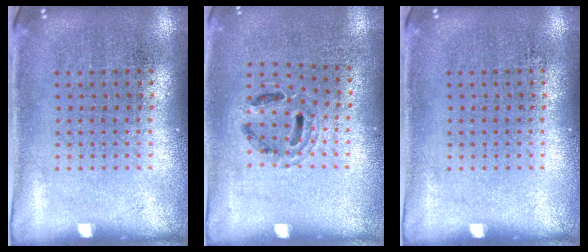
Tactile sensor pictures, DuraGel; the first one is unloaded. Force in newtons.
{"total": 0.9, "press": 0.9, "slide": 0.1}
{"total": 0.0}